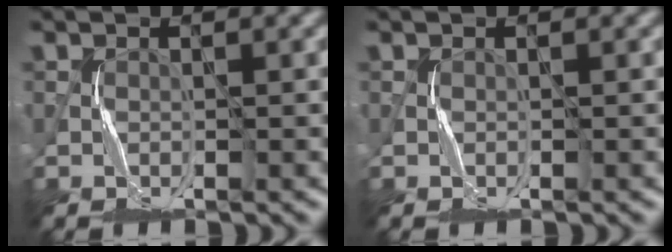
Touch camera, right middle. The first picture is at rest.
{"total": 0.0}